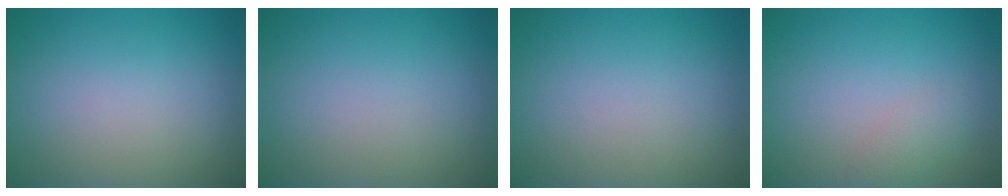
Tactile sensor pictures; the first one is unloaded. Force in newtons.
{"total": 0.0}
{"total": 0.0}
{"total": 1.5, "press": 1.5, "slide": 0.1}